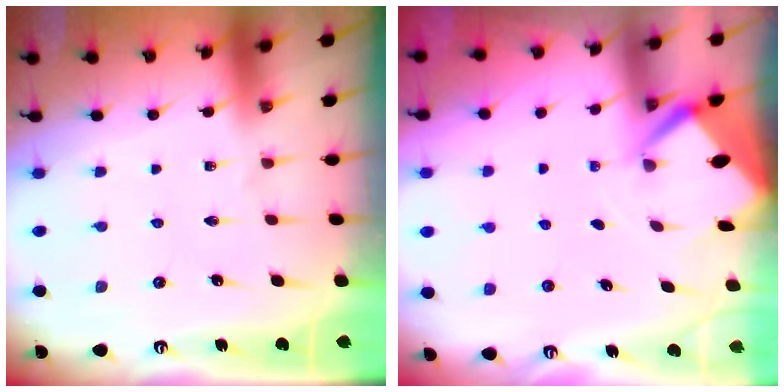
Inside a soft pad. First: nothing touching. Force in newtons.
{"total": 2.8, "press": 2.8, "slide": 0.2}